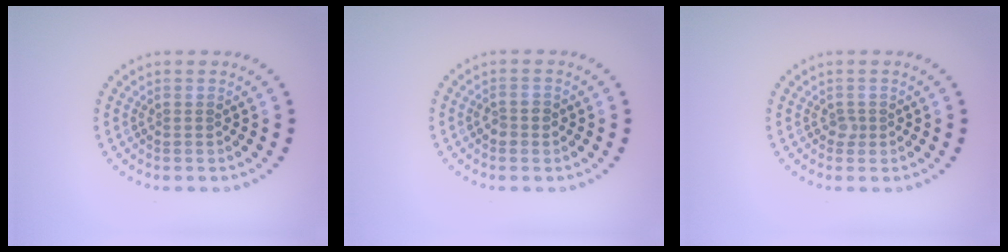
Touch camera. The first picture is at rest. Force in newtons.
{"total": 1.3, "press": 1.3, "slide": 0.3}
{"total": 0.8, "press": 0.6, "slide": 0.6}